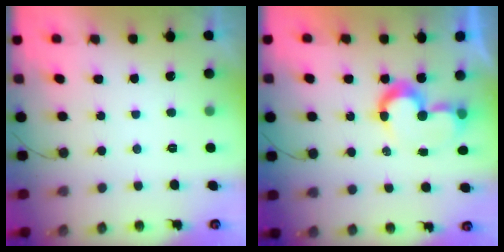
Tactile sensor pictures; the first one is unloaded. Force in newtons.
{"total": 8.5, "press": 8.4, "slide": 0.2}